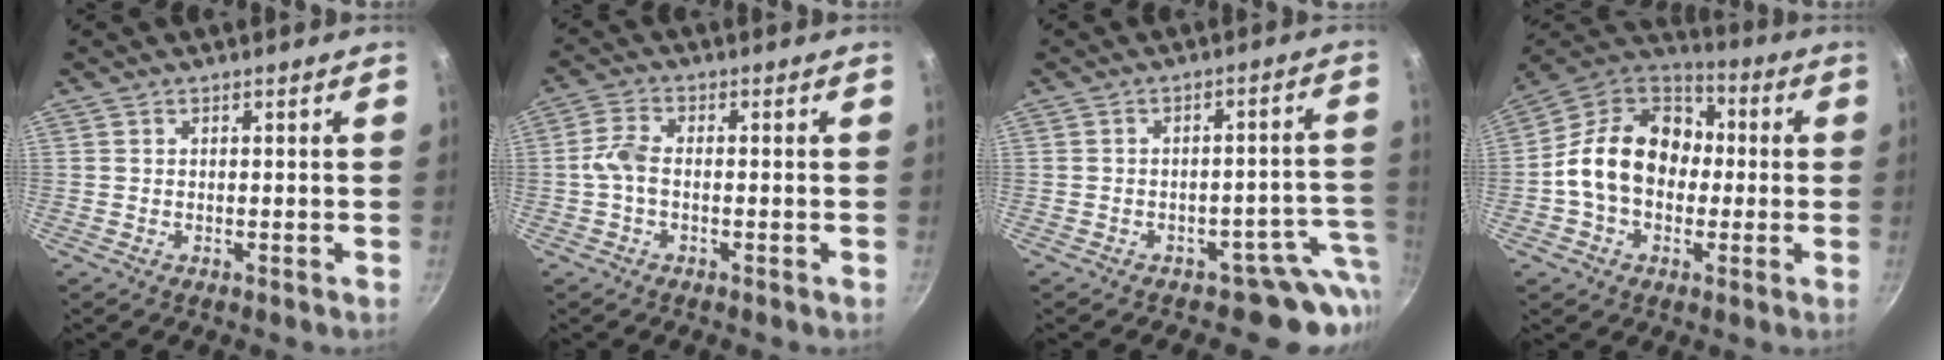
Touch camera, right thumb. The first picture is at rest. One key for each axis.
{"total": 4.2, "fx": -0.8, "fy": 2.2, "fz": 3.5, "tx": -0.080, "ty": 0.017, "tz": -0.026}
{"total": 8.8, "fx": -4.7, "fy": 6.4, "fz": 3.8, "tx": 0.039, "ty": 0.055, "tz": -0.054}
{"total": 18.4, "fx": -0.4, "fy": 14.0, "fz": 11.9, "tx": -0.168, "ty": 0.045, "tz": -0.024}